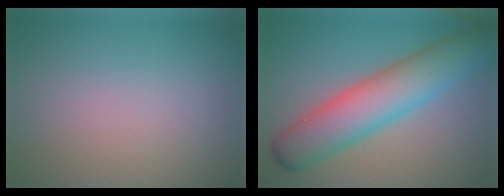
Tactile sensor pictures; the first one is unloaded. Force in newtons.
{"total": 8.5, "press": 8.5, "slide": 0.2}